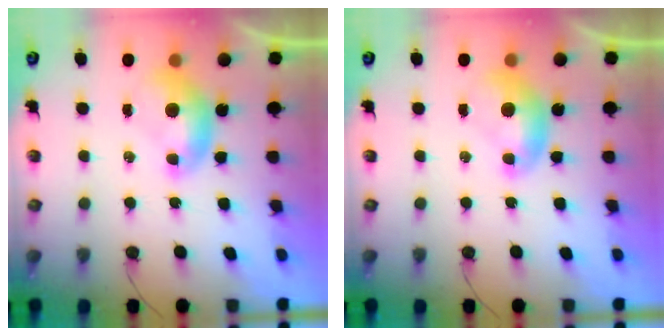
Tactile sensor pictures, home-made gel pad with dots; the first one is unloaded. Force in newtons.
{"total": 0.0}